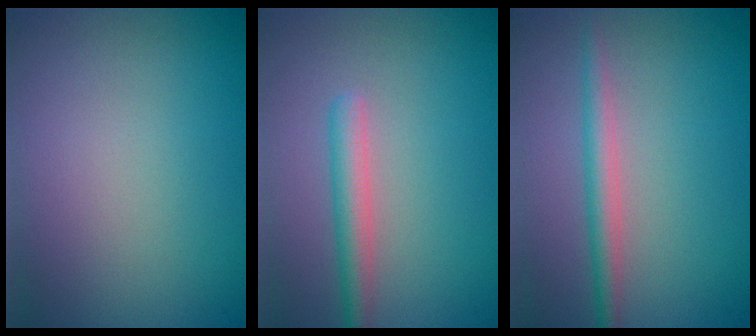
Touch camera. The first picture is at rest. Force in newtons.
{"total": 2.6, "press": 2.6, "slide": 0.1}
{"total": 2.4, "press": 2.4, "slide": 0.1}